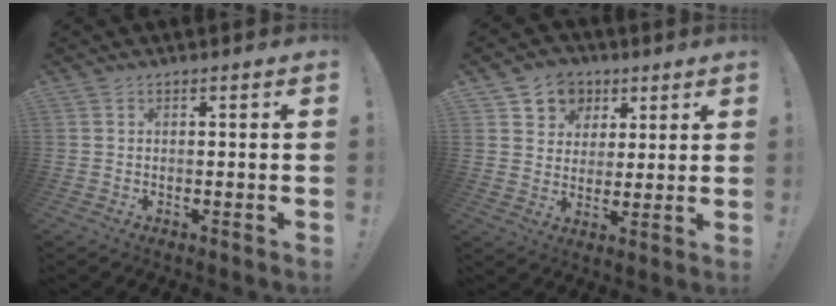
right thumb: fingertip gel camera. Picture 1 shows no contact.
{"total": 8.5, "force": [3.6, 7.5, 1.7], "torque": [-0.019, -0.025, 0.070]}